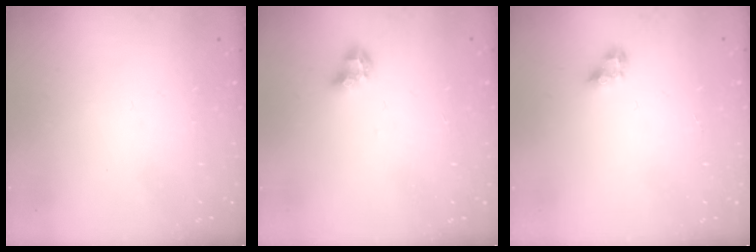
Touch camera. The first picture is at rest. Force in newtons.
{"total": 5.4, "press": 5.3, "slide": 1.1}
{"total": 5.0, "press": 5.0, "slide": 0.5}